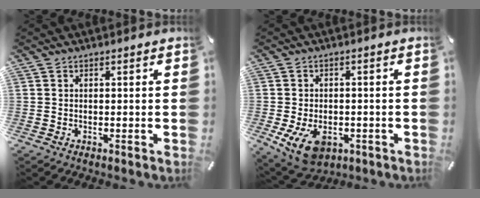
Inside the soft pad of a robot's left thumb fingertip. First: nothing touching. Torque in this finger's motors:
{"motor_torque": [1.56, 1.86, 1.03, 0.45, 0.34]}